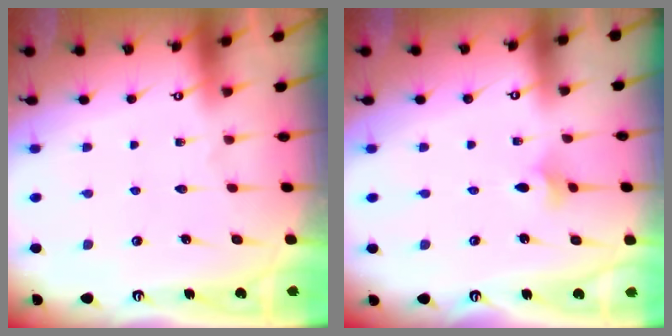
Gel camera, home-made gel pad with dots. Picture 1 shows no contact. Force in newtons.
{"total": 2.7, "press": 2.6, "slide": 0.7}